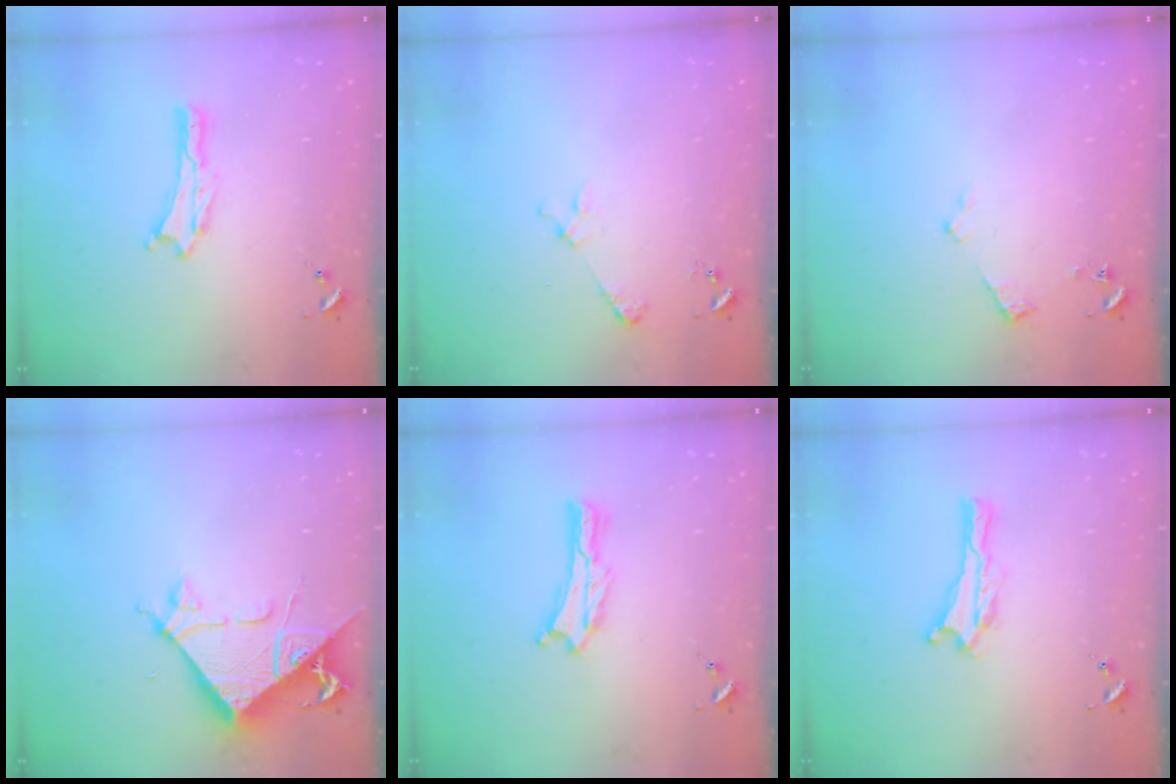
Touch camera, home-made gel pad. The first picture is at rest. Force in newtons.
{"total": 2.4, "press": 2.4, "slide": 0.2}
{"total": 2.2, "press": 2.2, "slide": 0.3}
{"total": 7.1, "press": 7.0, "slide": 0.8}
{"total": 0.0}
{"total": 0.0}